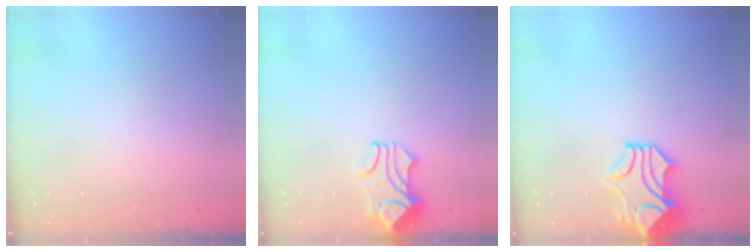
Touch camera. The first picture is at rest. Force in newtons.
{"total": 1.7, "press": 1.2, "slide": 1.1}
{"total": 2.9, "press": 2.8, "slide": 0.9}